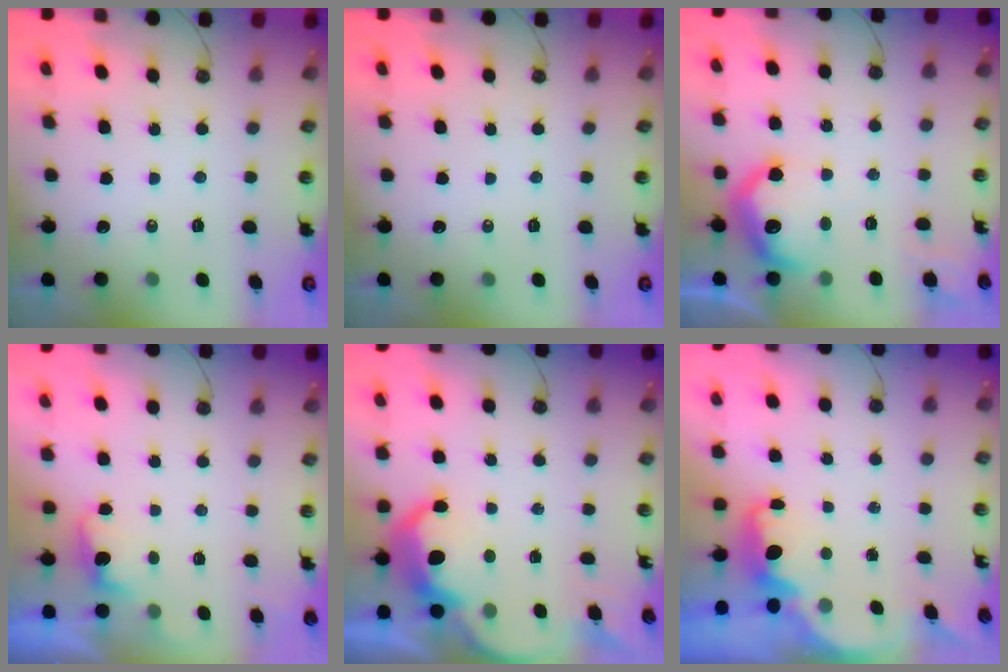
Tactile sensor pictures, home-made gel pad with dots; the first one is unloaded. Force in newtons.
{"total": 0.0}
{"total": 12.4, "press": 12.4, "slide": 0.6}
{"total": 1.2, "press": 1.0, "slide": 0.8}
{"total": 7.3, "press": 7.3, "slide": 0.4}
{"total": 2.2, "press": 2.1, "slide": 0.6}